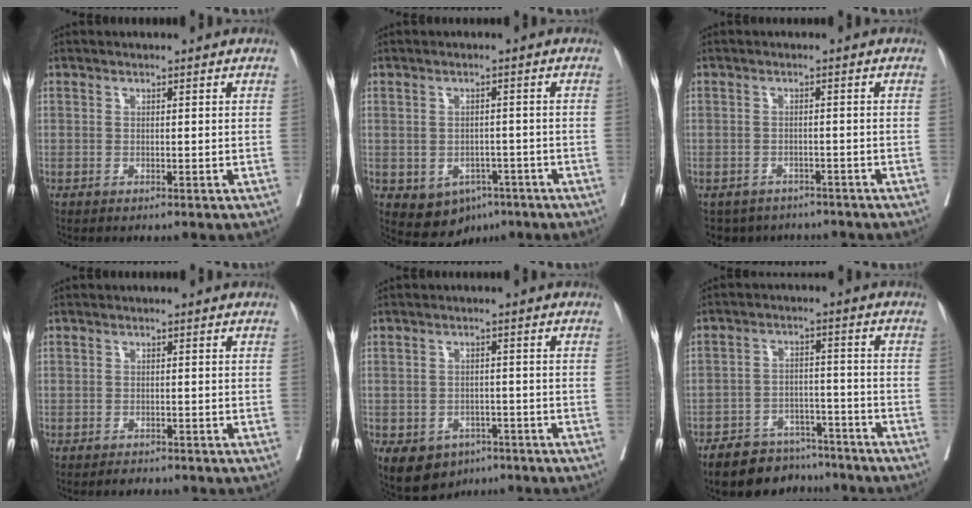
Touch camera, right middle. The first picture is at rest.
{"total": 6.5, "force": [-3.2, 4.8, 3.0], "torque": [-0.039, 0.007, -0.035]}
{"total": 6.8, "force": [-5.9, 3.3, 0.7], "torque": [-0.008, 0.005, -0.073]}
{"total": 1.4, "force": [-1.2, 0.6, 0.4], "torque": [-0.011, -0.003, -0.016]}
{"total": 9.1, "force": [-5.1, 6.7, 3.5], "torque": [-0.079, 0.001, -0.068]}
{"total": 10.1, "force": [-8.8, 4.5, 2.1], "torque": [-0.020, 0.014, -0.136]}